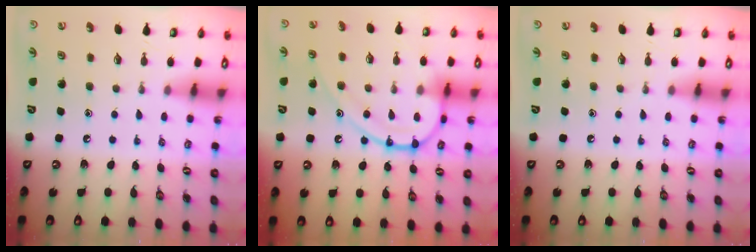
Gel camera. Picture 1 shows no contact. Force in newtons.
{"total": 14.3, "press": 14.2, "slide": 1.4}
{"total": 0.0}